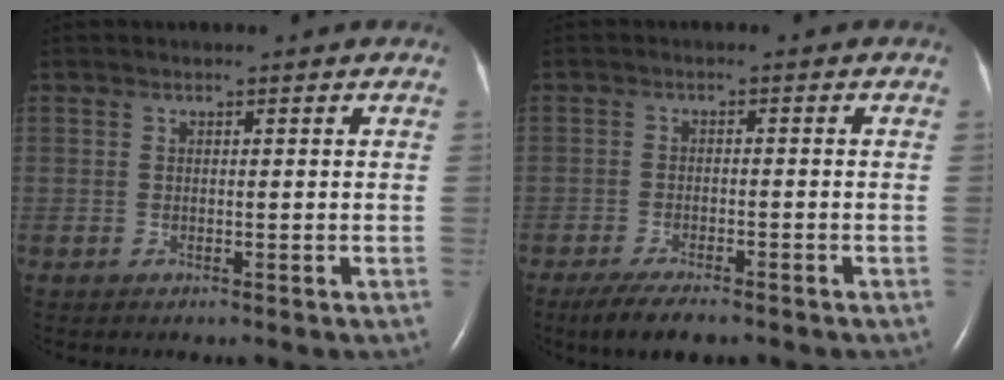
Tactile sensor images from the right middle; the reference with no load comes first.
{"total": 6.3, "force": [-4.8, 1.5, 3.7], "torque": [-0.063, -0.012, -0.077]}